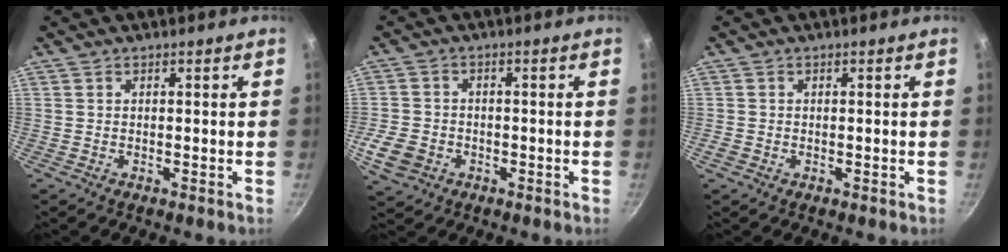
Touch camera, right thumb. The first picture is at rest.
{"total": 6.9, "force": [-2.4, 5.6, 3.2], "torque": [-0.063, 0.017, -0.042]}
{"total": 1.1, "force": [-0.4, 0.9, 0.5], "torque": [-0.009, 0.001, -0.007]}